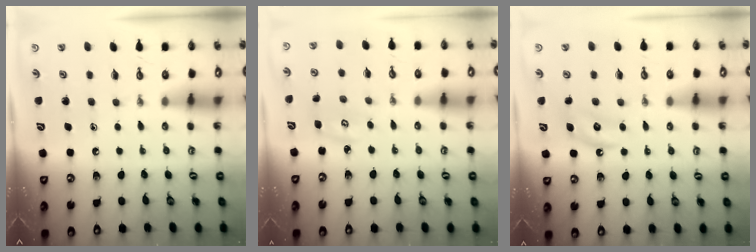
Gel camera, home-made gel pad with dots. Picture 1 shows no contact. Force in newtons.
{"total": 4.0, "press": 4.0, "slide": 0.4}
{"total": 5.1, "press": 5.0, "slide": 0.9}